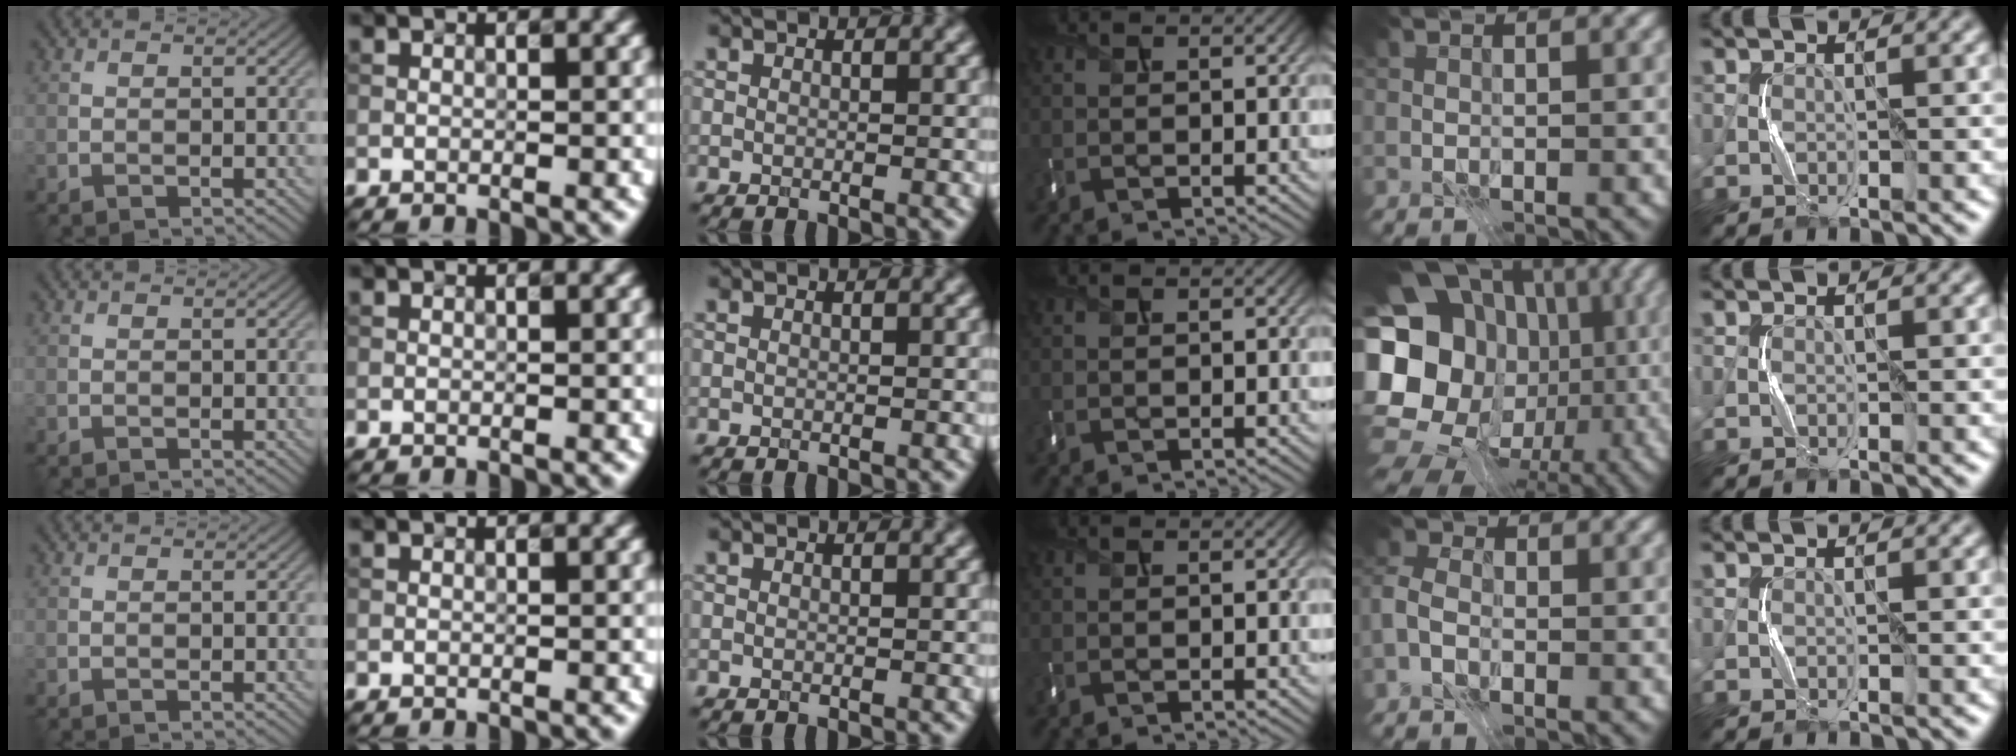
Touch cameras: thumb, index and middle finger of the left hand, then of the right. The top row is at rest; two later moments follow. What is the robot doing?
{"motion": "press", "object": "keyboard"}